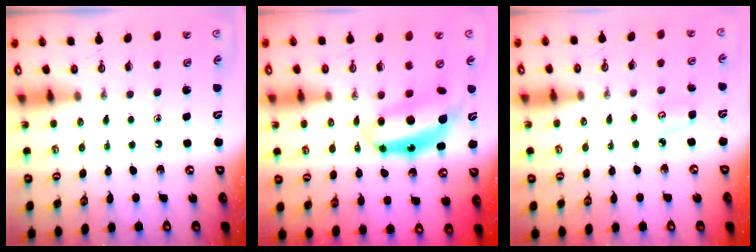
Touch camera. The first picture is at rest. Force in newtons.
{"total": 8.3, "press": 8.3, "slide": 0.7}
{"total": 4.7, "press": 4.6, "slide": 0.5}